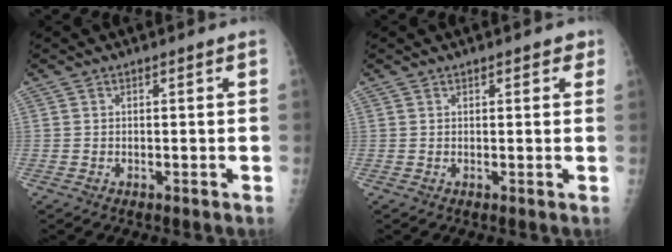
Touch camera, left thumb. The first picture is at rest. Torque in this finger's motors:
{"motor_torque": [-0.18, -0.02, -0.31, -0.16, 0.03]}